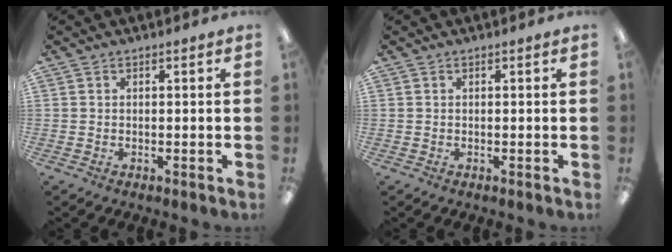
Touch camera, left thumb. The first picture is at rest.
{"total": 0.0}